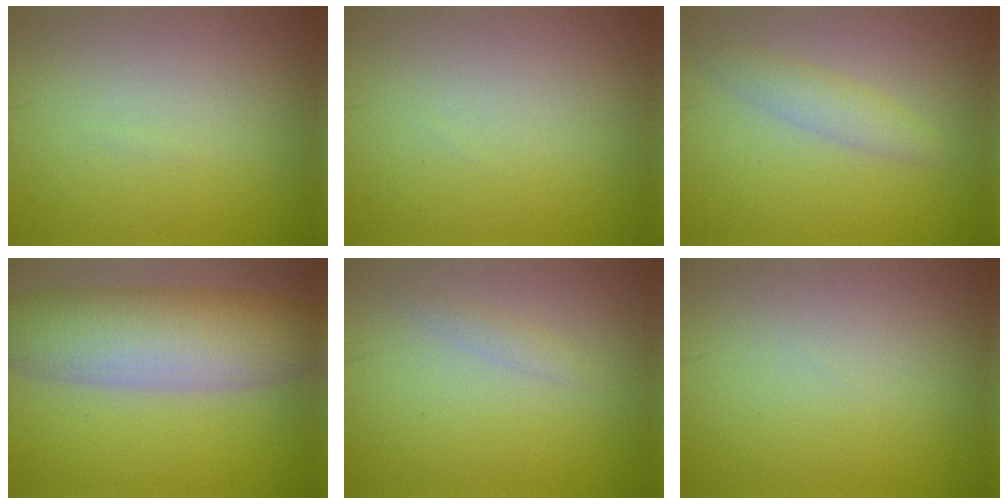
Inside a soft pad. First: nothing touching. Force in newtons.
{"total": 0.0}
{"total": 2.2, "press": 2.2, "slide": 0.1}
{"total": 9.9, "press": 9.9, "slide": 0.5}
{"total": 0.9, "press": 0.9, "slide": 0.1}
{"total": 0.0}